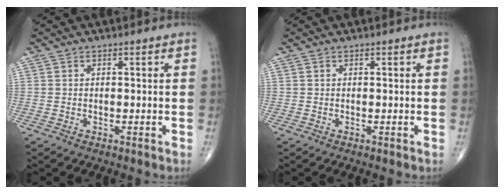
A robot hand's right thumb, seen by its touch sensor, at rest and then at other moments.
{"total": 0.0}